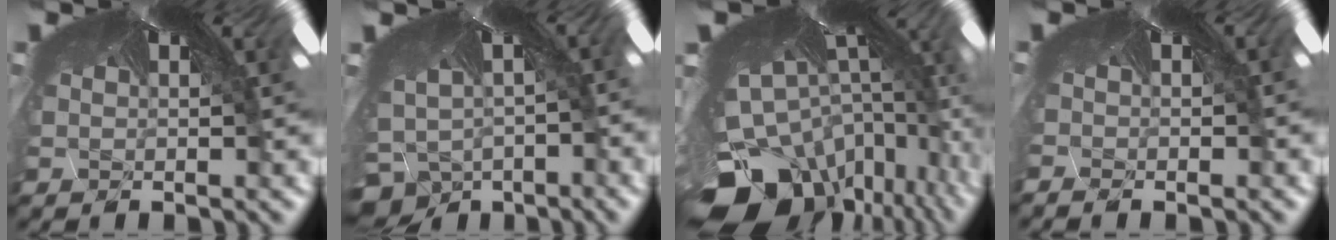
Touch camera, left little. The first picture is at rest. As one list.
[{"total": 7.8, "force": [-7.6, 1.7, -0.3], "torque": [-0.007, -0.092, -0.080]}, {"total": 9.1, "force": [-9.0, 1.4, 0.3], "torque": [-0.046, -0.119, -0.100]}, {"total": 1.6, "force": [-1.0, -1.0, -0.7], "torque": [0.012, -0.005, -0.011]}]